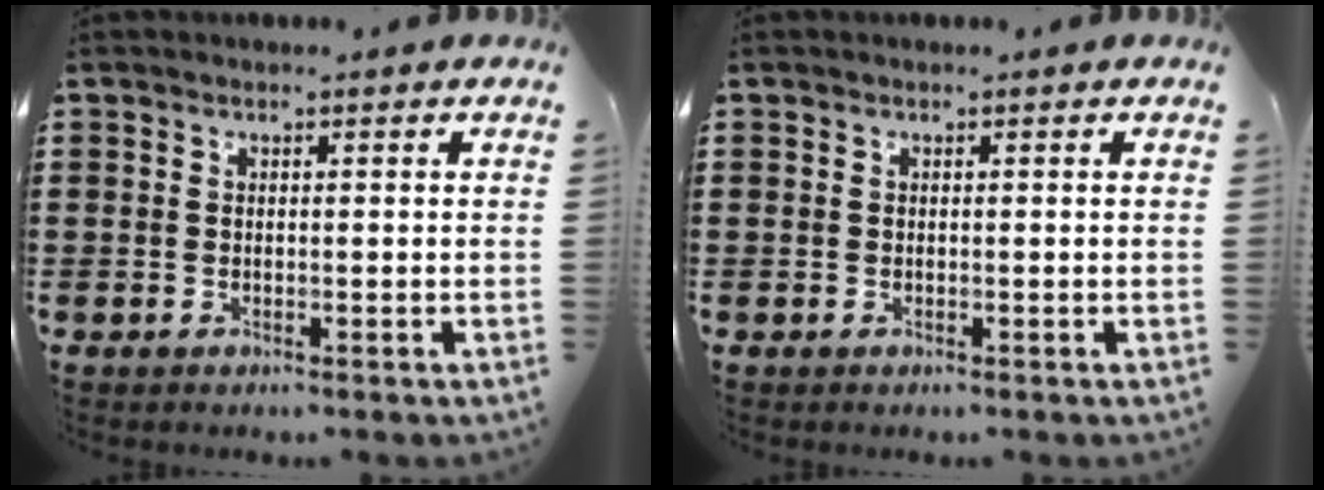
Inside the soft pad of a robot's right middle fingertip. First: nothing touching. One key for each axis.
{"total": 0.0}